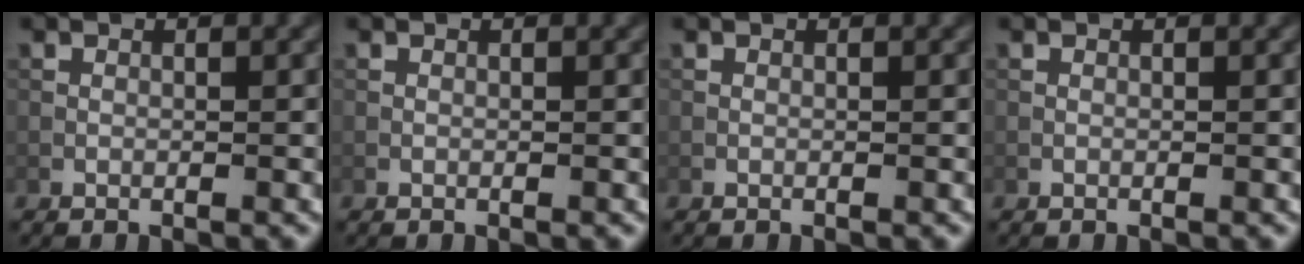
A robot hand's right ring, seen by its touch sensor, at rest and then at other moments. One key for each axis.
{"total": 0.0}
{"total": 0.0}
{"total": 0.0}